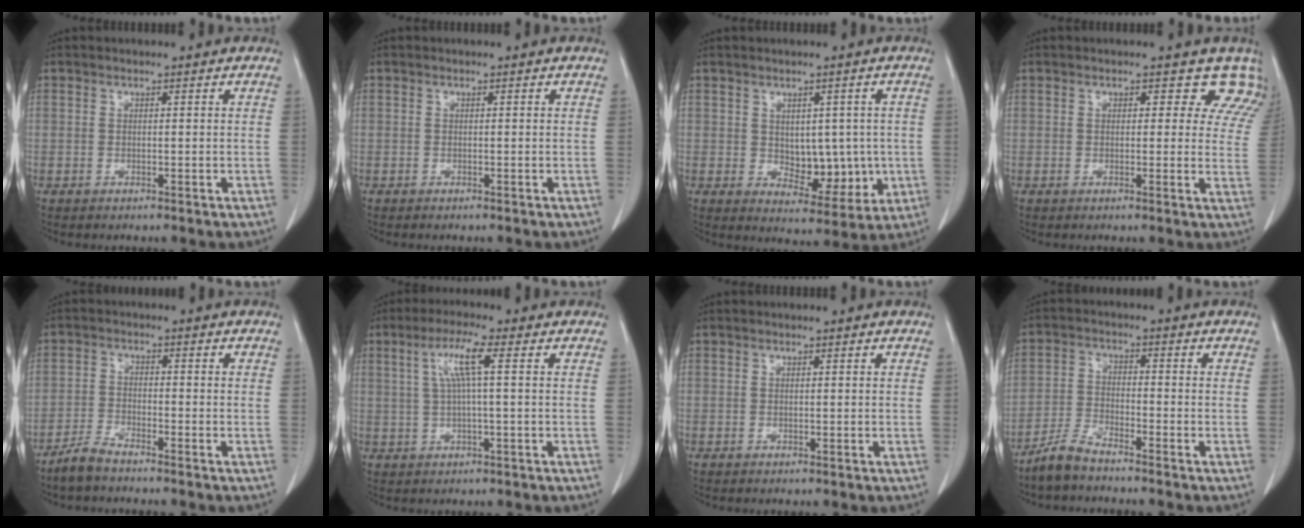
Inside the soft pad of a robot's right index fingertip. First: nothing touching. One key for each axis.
{"total": 0.0}
{"total": 7.5, "fx": -0.1, "fy": 4.5, "fz": 6.0, "tx": -0.068, "ty": 0.000, "tz": 0.015}
{"total": 6.5, "fx": 5.4, "fy": 3.4, "fz": 1.3, "tx": 0.023, "ty": -0.003, "tz": 0.029}
{"total": 3.8, "fx": -3.5, "fy": 0.4, "fz": 1.6, "tx": -0.034, "ty": -0.008, "tz": -0.071}
{"total": 5.7, "fx": 1.5, "fy": -0.2, "fz": 5.5, "tx": -0.110, "ty": 0.013, "tz": 0.032}
{"total": 0.0}
{"total": 4.9, "fx": -4.4, "fy": 0.6, "fz": 2.1, "tx": -0.046, "ty": -0.010, "tz": -0.094}